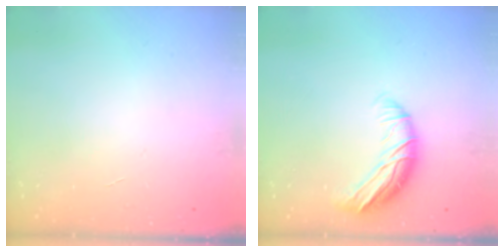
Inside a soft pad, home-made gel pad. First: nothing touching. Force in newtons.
{"total": 10.4, "press": 10.2, "slide": 1.7}